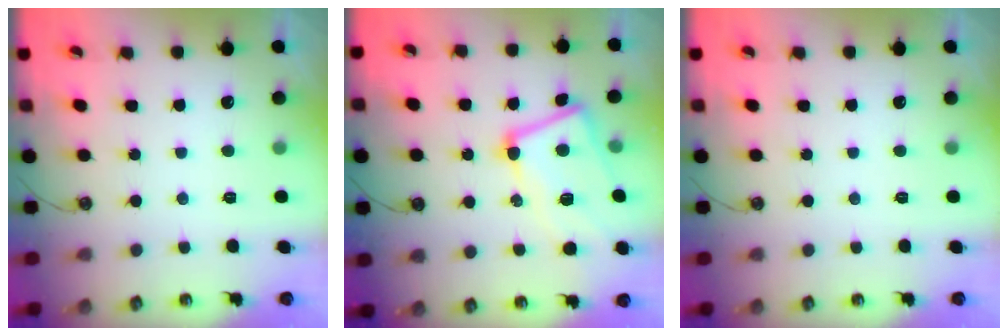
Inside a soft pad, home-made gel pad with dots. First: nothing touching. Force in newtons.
{"total": 8.5, "press": 8.4, "slide": 1.3}
{"total": 0.0}